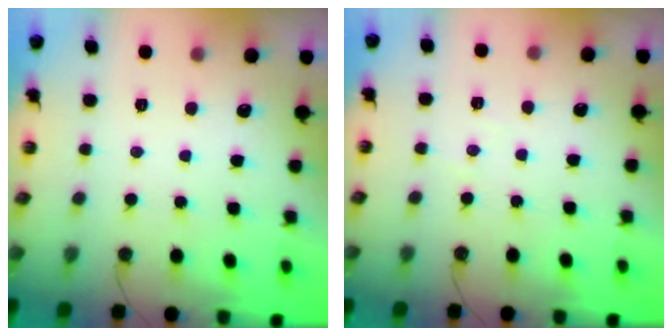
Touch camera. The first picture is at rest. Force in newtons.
{"total": 3.5, "press": 3.5, "slide": 0.3}